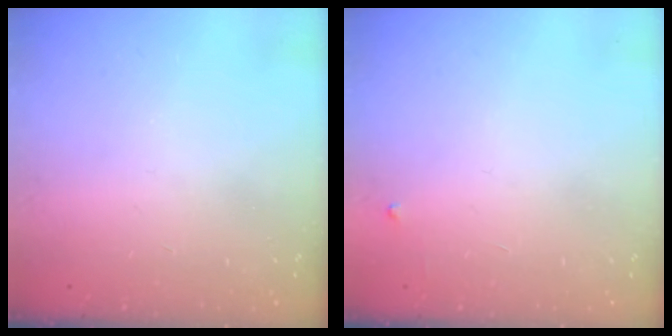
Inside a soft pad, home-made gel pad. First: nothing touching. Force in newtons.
{"total": 2.6, "press": 2.6, "slide": 0.4}